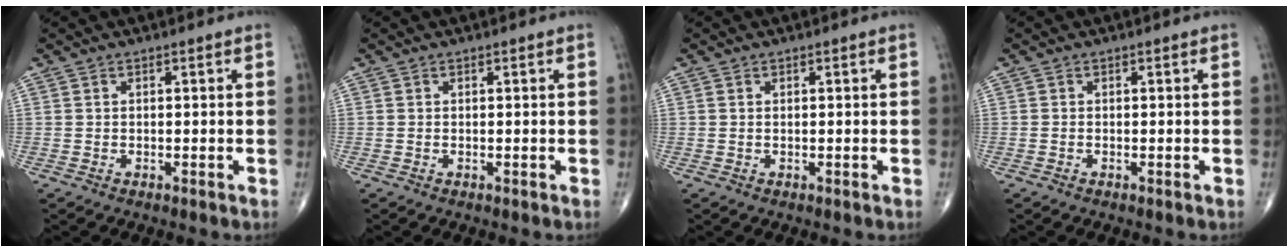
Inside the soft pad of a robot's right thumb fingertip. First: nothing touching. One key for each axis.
{"total": 0.0}
{"total": 0.0}
{"total": 0.0}